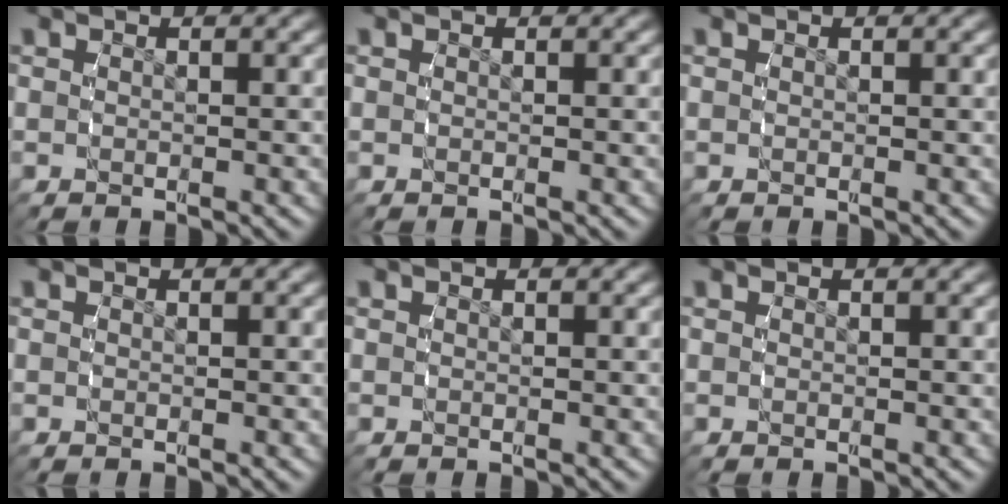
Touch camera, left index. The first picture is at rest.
{"total": 0.0}
{"total": 0.0}
{"total": 0.0}
{"total": 0.0}
{"total": 0.0}